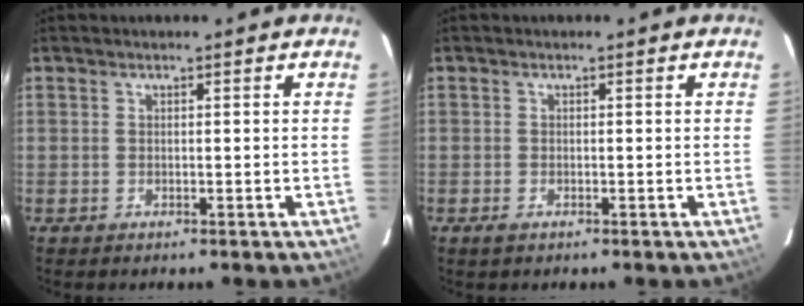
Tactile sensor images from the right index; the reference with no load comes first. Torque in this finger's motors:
{"motor_torque": [0.34, 0.05, 0.12, 0.03]}